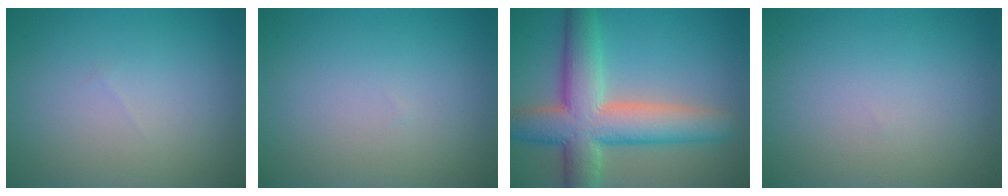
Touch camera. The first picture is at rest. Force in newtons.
{"total": 0.0}
{"total": 9.3, "press": 9.3, "slide": 0.7}
{"total": 0.0}